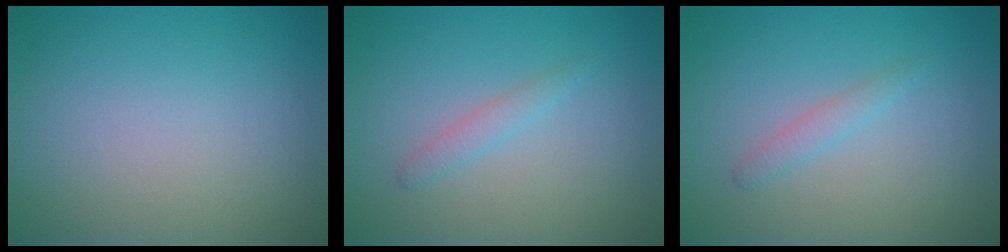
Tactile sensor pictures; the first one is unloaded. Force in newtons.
{"total": 1.2, "press": 1.2, "slide": 0.0}
{"total": 1.2, "press": 1.2, "slide": 0.0}